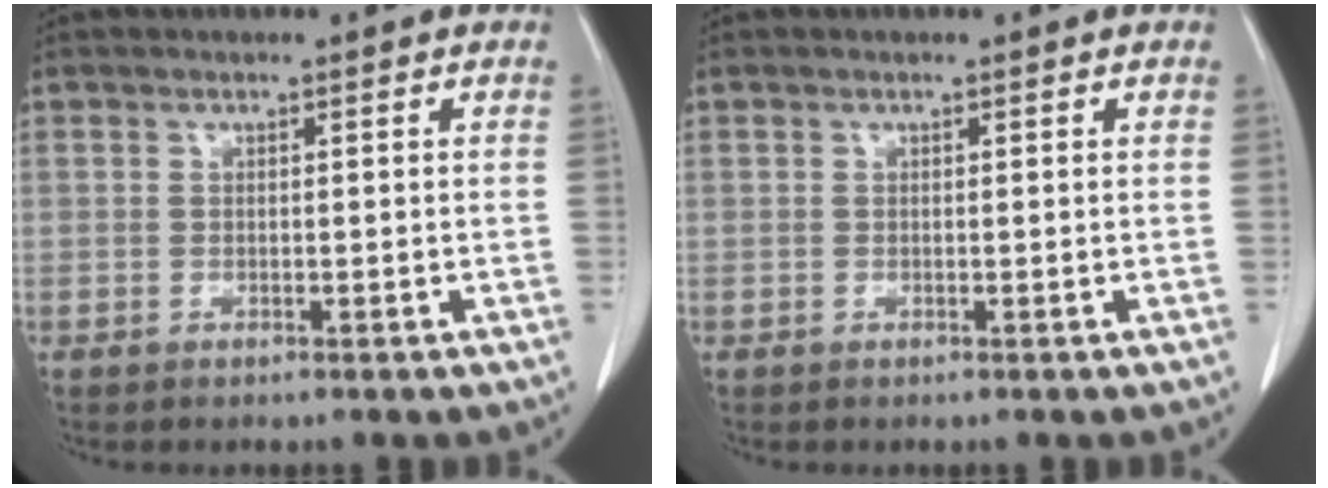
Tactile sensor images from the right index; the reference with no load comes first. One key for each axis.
{"total": 0.0}